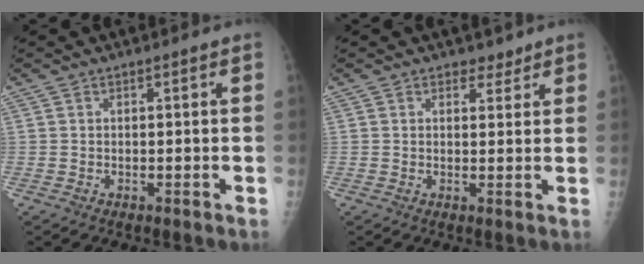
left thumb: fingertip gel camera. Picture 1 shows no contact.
{"total": 2.5, "force": [1.9, 1.4, 0.6], "torque": [0.009, -0.011, 0.024]}